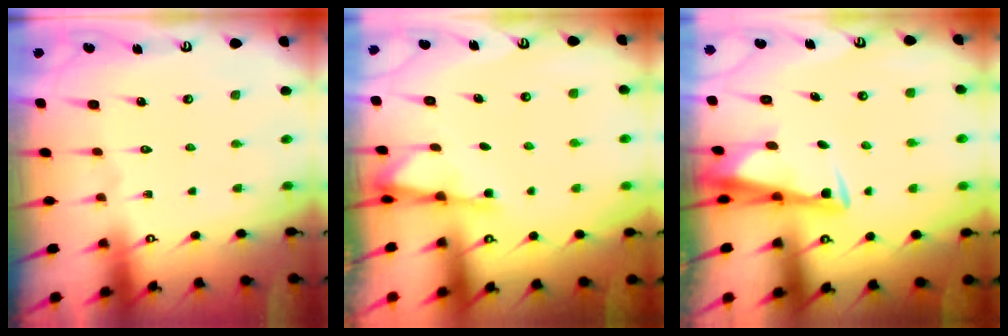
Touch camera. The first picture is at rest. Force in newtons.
{"total": 2.3, "press": 2.2, "slide": 0.3}
{"total": 3.5, "press": 3.4, "slide": 0.9}